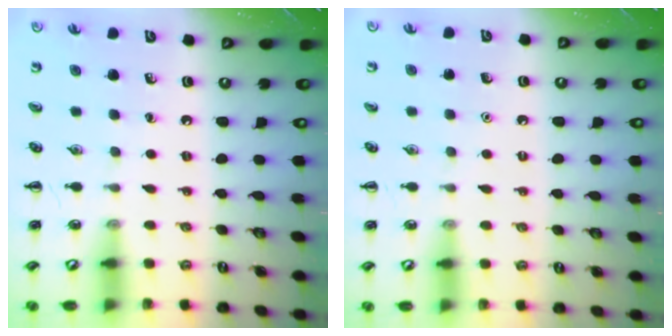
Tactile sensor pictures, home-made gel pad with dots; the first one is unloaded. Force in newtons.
{"total": 1.6, "press": 1.6, "slide": 0.1}